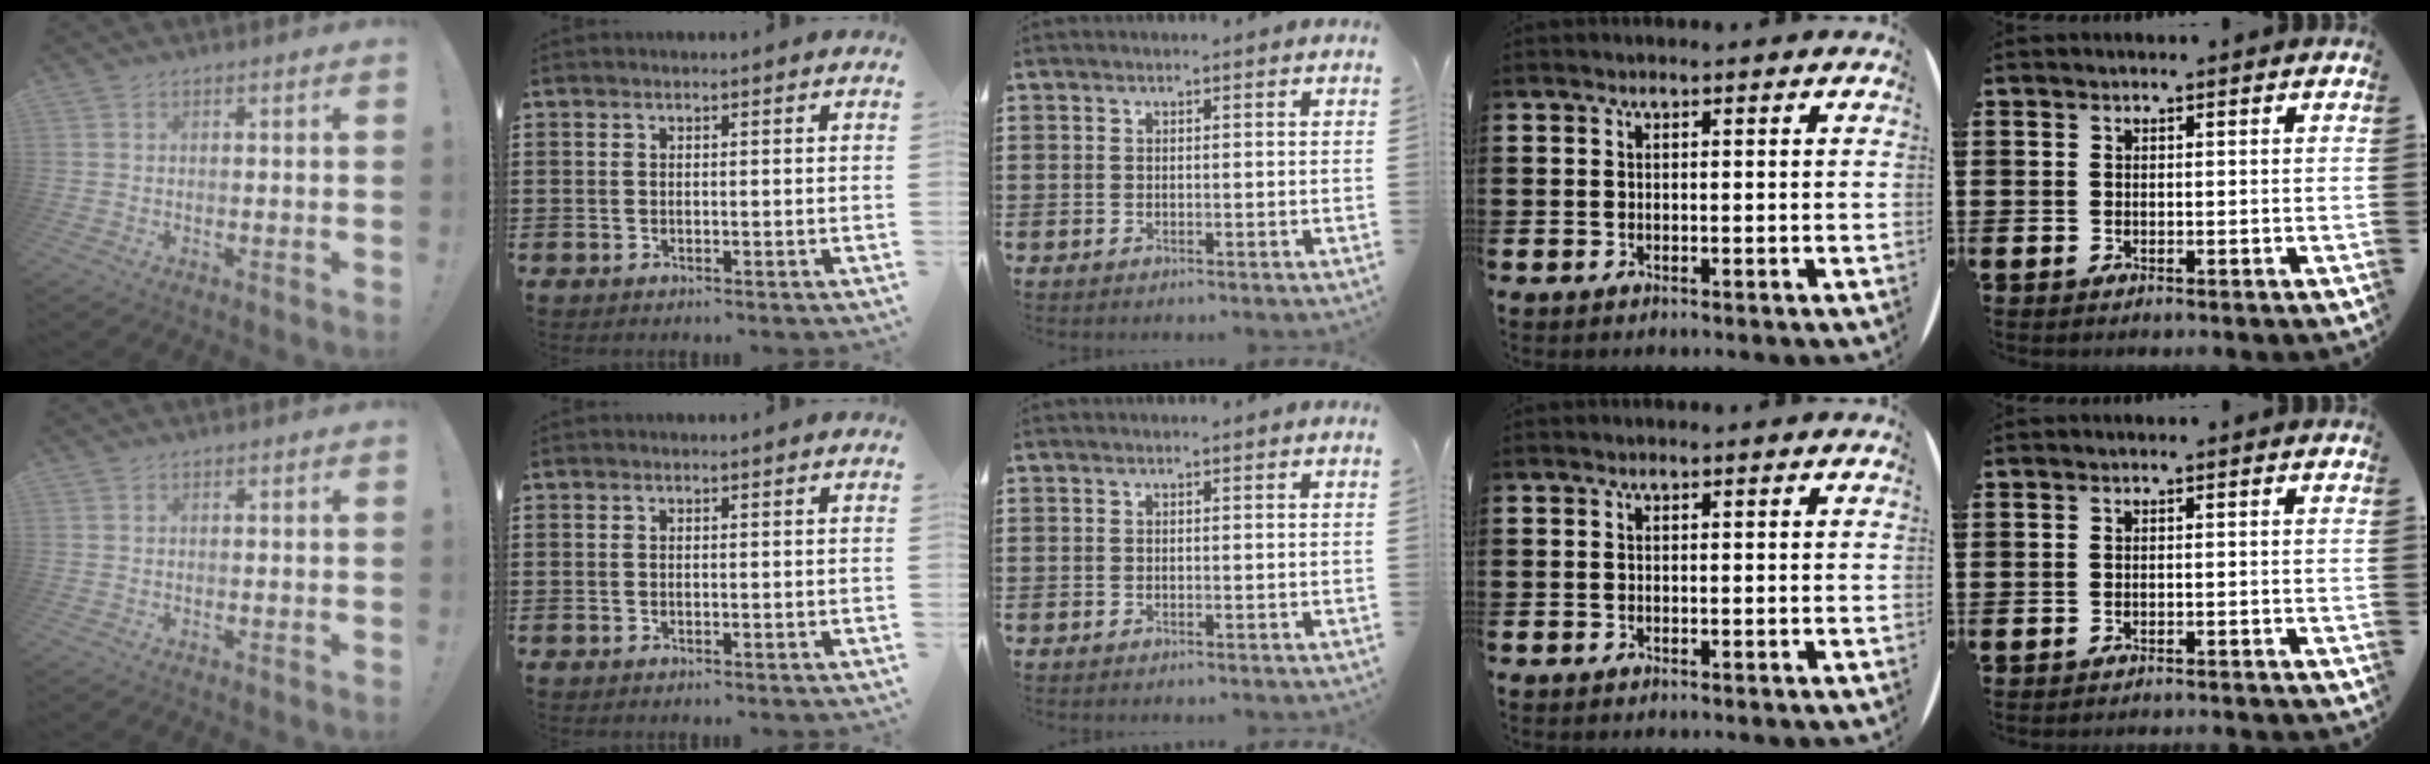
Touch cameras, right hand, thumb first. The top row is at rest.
{"little": {"total": 0.9, "force": [-0.9, -0.2, 0.0], "torque": [0.000, 0.002, -0.019]}}